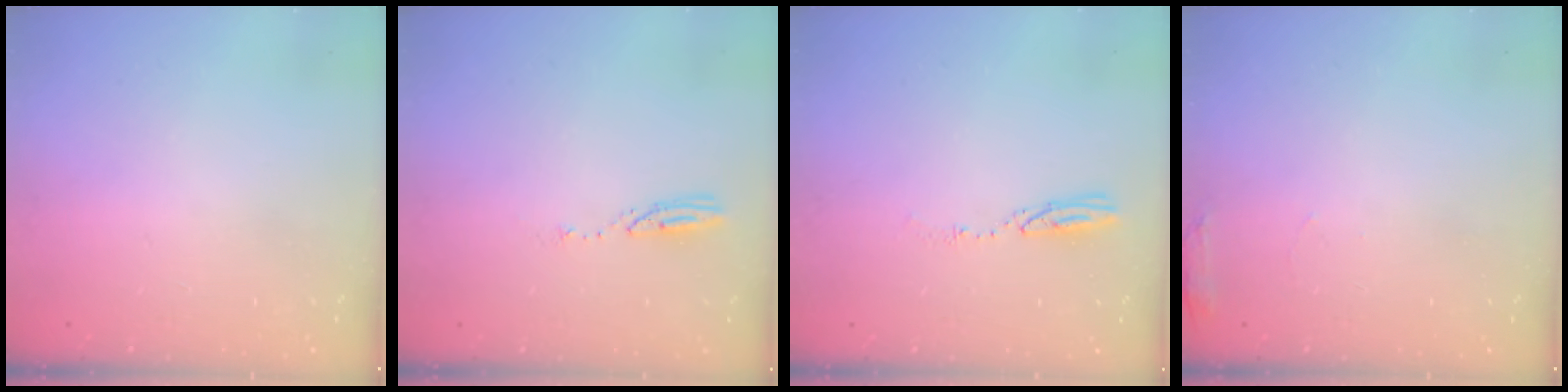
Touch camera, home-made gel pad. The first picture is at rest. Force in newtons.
{"total": 4.1, "press": 4.1, "slide": 0.3}
{"total": 3.5, "press": 3.5, "slide": 0.3}
{"total": 5.2, "press": 5.0, "slide": 1.3}